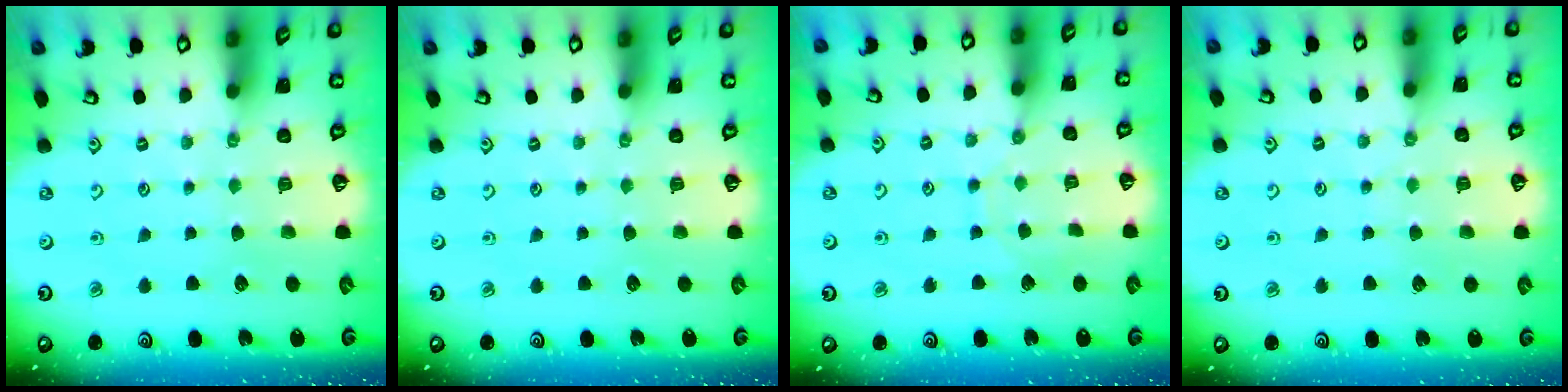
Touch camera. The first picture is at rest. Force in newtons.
{"total": 0.0}
{"total": 6.9, "press": 6.9, "slide": 0.6}
{"total": 2.8, "press": 2.8, "slide": 0.5}